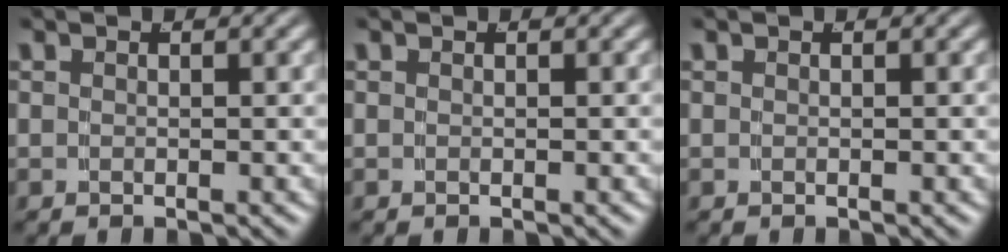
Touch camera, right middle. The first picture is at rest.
{"total": 0.0}
{"total": 0.0}